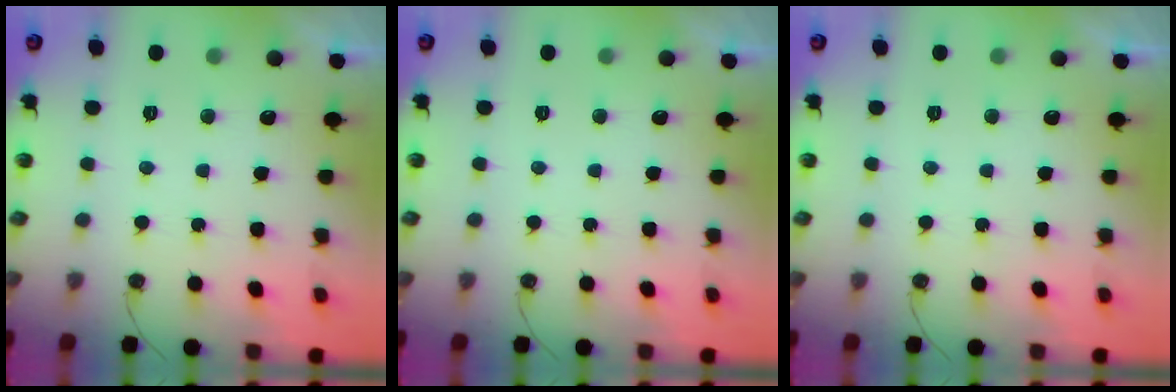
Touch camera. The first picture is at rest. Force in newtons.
{"total": 0.0}
{"total": 0.0}